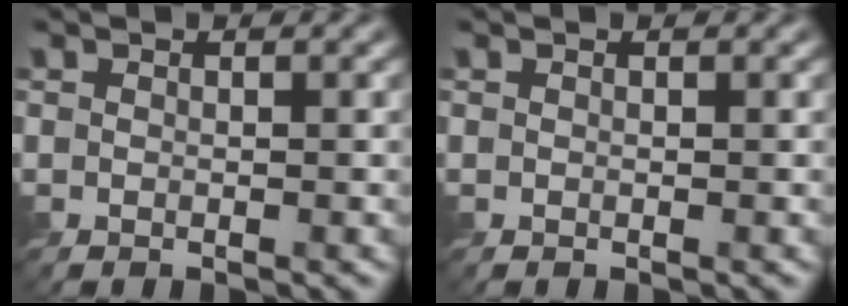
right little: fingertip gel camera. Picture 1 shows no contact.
{"total": 0.0}